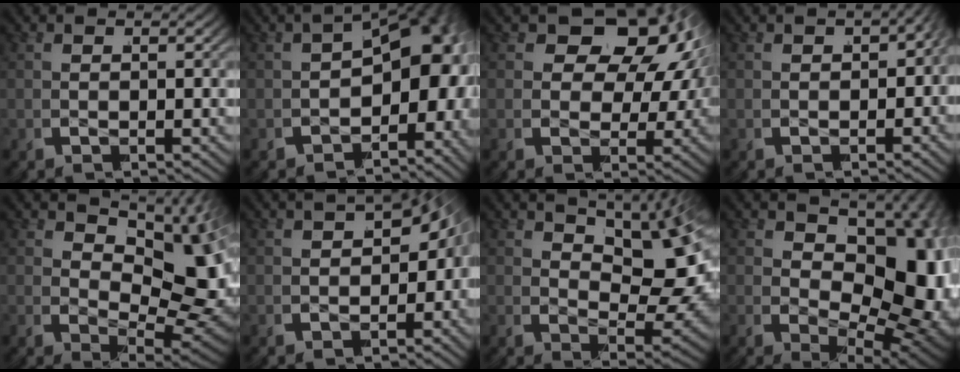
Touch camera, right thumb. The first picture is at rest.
{"total": 12.8, "force": [-1.9, 8.1, 9.7], "torque": [-0.132, -0.016, -0.024]}
{"total": 12.1, "force": [1.9, 8.0, 8.9], "torque": [-0.127, 0.001, 0.019]}
{"total": 3.2, "force": [-0.5, 2.0, 2.4], "torque": [-0.033, -0.008, -0.004]}
{"total": 12.3, "force": [-0.1, 6.0, 10.7], "torque": [-0.166, -0.019, 0.017]}
{"total": 7.1, "force": [0.1, 4.8, 5.2], "torque": [-0.072, -0.004, 0.001]}
{"total": 10.1, "force": [0.8, 5.0, 8.8], "torque": [-0.128, -0.004, 0.023]}
{"total": 15.3, "force": [-0.6, 8.5, 12.7], "torque": [-0.199, -0.035, 0.011]}